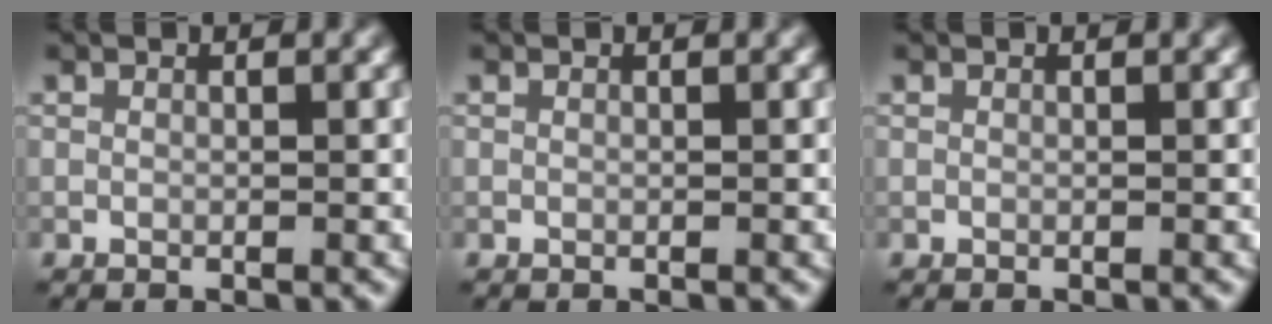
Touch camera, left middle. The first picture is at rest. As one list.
[{"total": 0.0}, {"total": 0.0}]